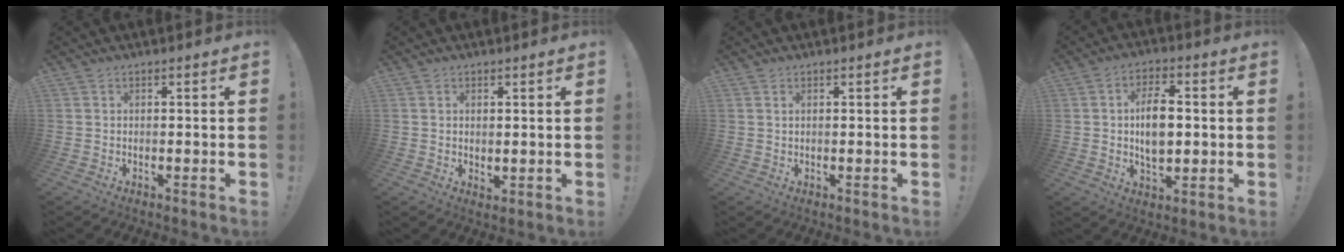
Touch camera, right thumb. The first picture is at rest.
{"total": 1.8, "force": [0.9, 1.0, 1.2], "torque": [-0.006, -0.008, 0.015]}
{"total": 0.9, "force": [0.5, 0.4, 0.6], "torque": [-0.011, -0.001, 0.010]}
{"total": 10.2, "force": [0.2, 6.2, 8.1], "torque": [-0.141, 0.004, -0.001]}